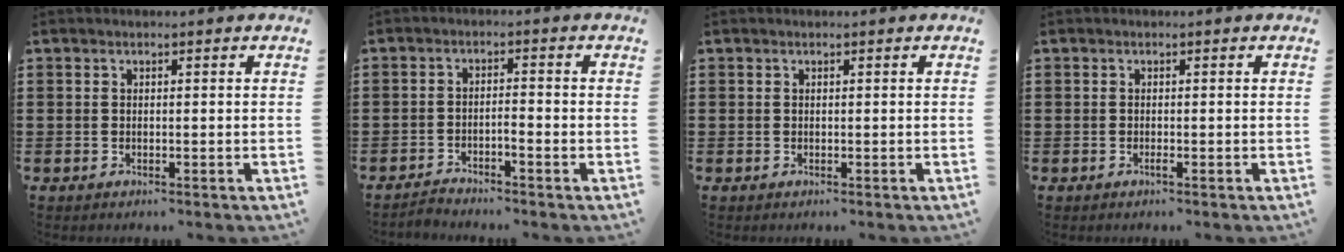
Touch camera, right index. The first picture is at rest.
{"total": 1.9, "force": [-1.9, -0.1, 0.5], "torque": [-0.012, 0.004, -0.038]}
{"total": 0.0}
{"total": 0.7, "force": [-0.4, 0.0, 0.5], "torque": [-0.010, -0.002, -0.008]}